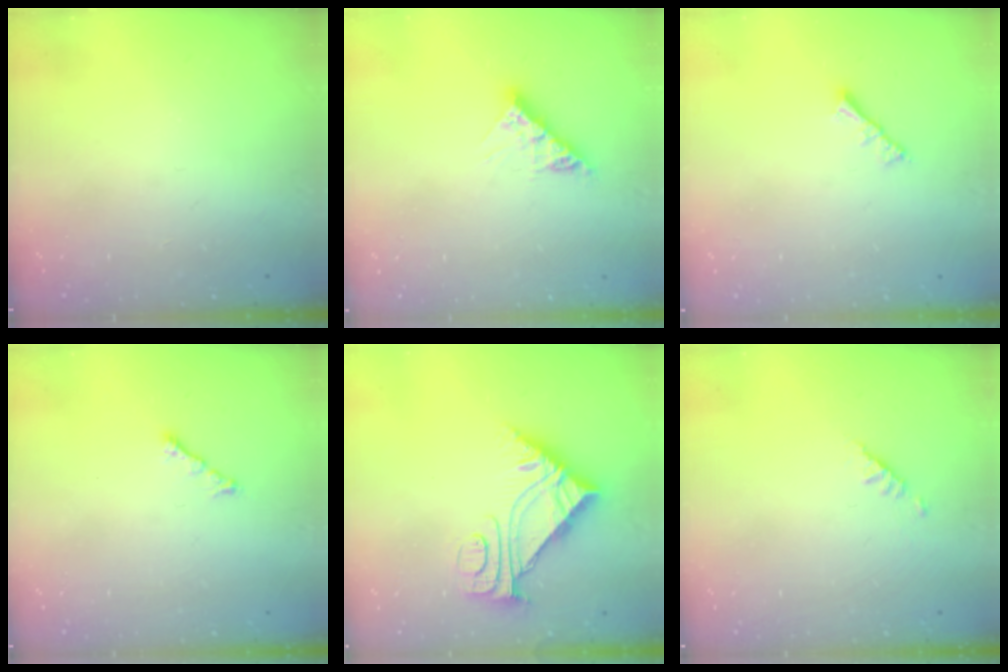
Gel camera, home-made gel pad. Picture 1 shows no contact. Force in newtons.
{"total": 8.6, "press": 8.5, "slide": 0.9}
{"total": 2.5, "press": 2.4, "slide": 0.5}
{"total": 2.3, "press": 2.2, "slide": 0.7}
{"total": 9.0, "press": 8.9, "slide": 0.9}
{"total": 1.9, "press": 1.8, "slide": 0.5}